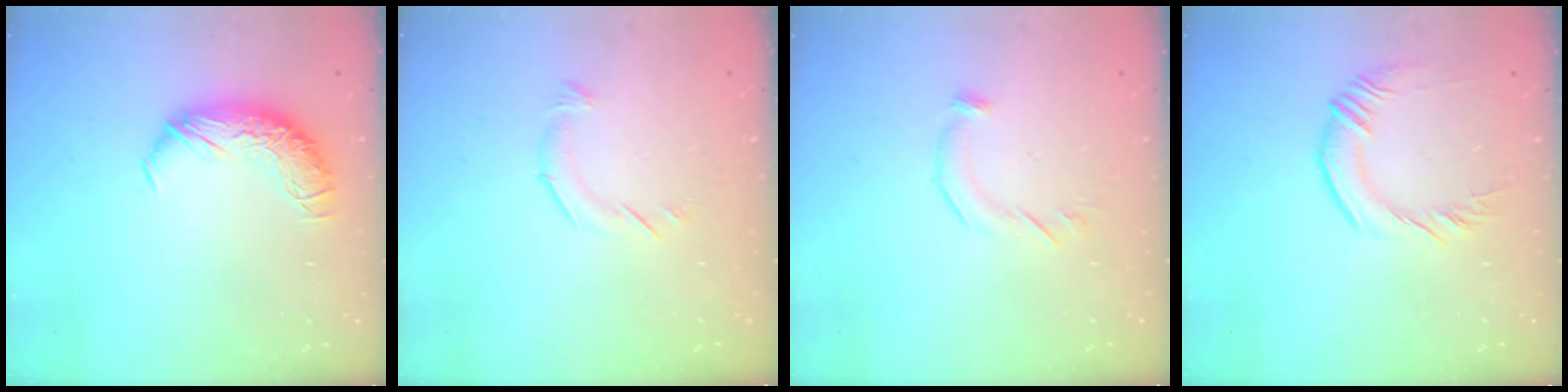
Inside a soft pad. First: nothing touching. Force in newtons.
{"total": 5.3, "press": 5.3, "slide": 0.6}
{"total": 5.5, "press": 5.5, "slide": 0.5}
{"total": 1.2, "press": 0.8, "slide": 0.9}